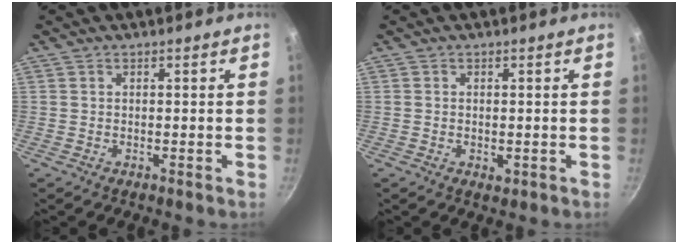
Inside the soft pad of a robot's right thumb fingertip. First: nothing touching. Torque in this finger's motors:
{"motor_torque": [-0.27, 0.02, -0.30, 0.48, -0.03]}